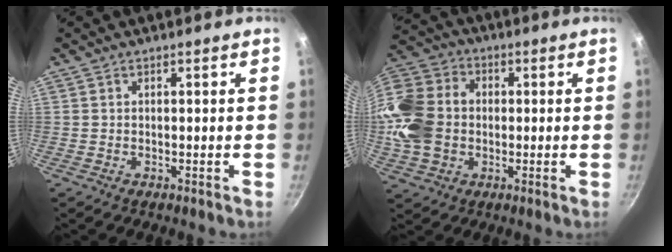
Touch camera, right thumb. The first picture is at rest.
{"total": 18.0, "force": [-0.8, 14.4, 10.9], "torque": [-0.225, 0.032, -0.024]}